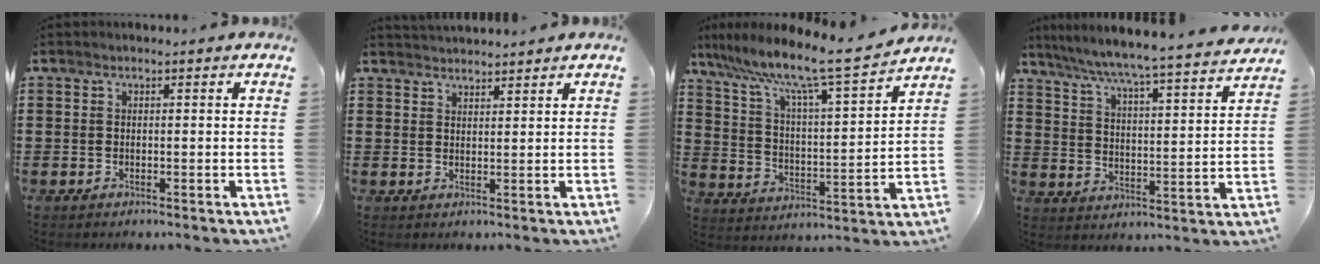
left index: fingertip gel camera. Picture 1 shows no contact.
{"total": 2.0, "force": [2.0, -0.1, -0.1], "torque": [-0.003, 0.001, 0.039]}
{"total": 9.4, "force": [8.0, -0.2, 4.9], "torque": [-0.127, -0.059, 0.128]}
{"total": 5.6, "force": [5.2, -0.8, 1.9], "torque": [-0.062, -0.043, 0.081]}